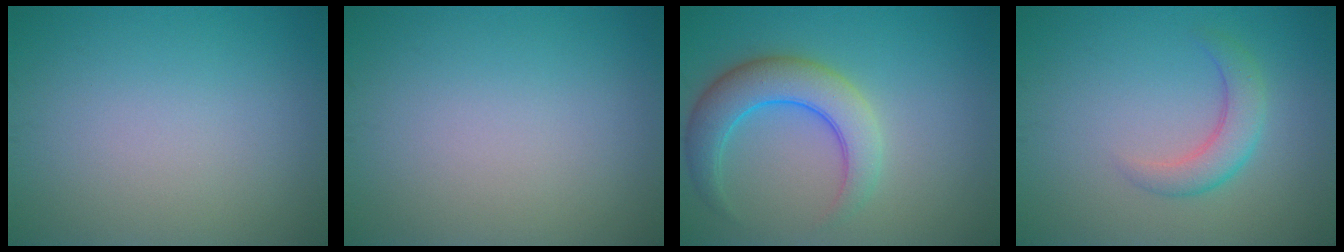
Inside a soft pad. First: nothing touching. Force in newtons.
{"total": 0.0}
{"total": 5.5, "press": 5.5, "slide": 0.3}
{"total": 3.0, "press": 3.0, "slide": 0.2}